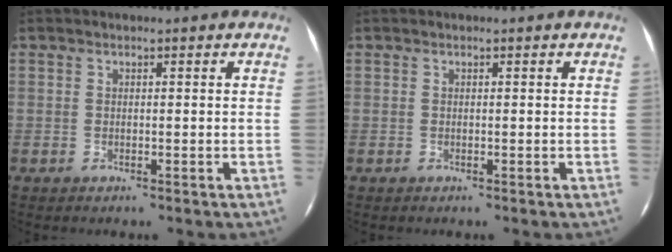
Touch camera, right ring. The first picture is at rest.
{"total": 0.0}